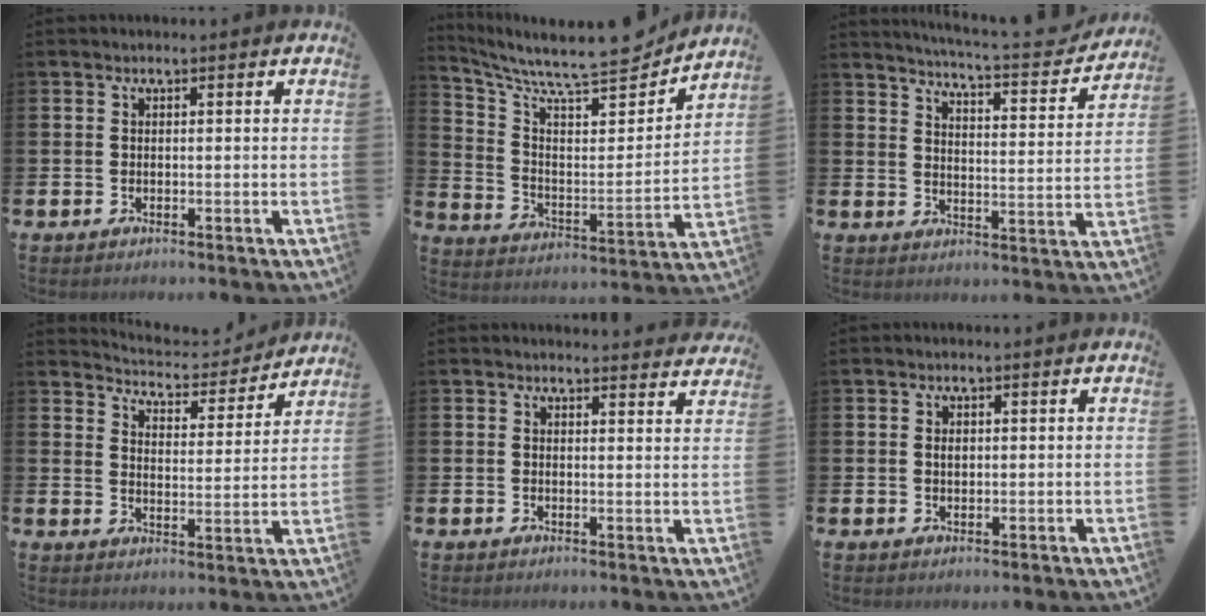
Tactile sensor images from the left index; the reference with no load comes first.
{"total": 9.9, "force": [8.9, 1.8, 3.9], "torque": [-0.106, -0.076, 0.148]}
{"total": 5.3, "force": [5.1, 0.0, 1.2], "torque": [-0.037, -0.048, 0.079]}
{"total": 5.2, "force": [5.0, 1.1, 0.2], "torque": [-0.030, -0.042, 0.084]}
{"total": 2.6, "force": [2.6, 0.2, -0.1], "torque": [0.009, -0.019, 0.045]}
{"total": 0.9, "force": [0.4, 0.6, 0.6], "torque": [-0.004, 0.001, 0.006]}